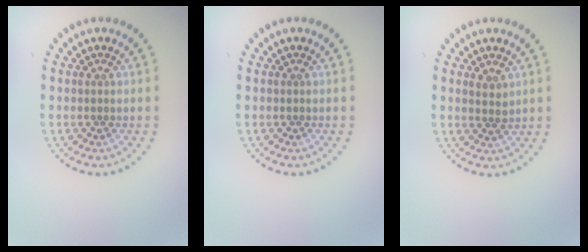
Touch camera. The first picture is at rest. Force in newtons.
{"total": 0.0}
{"total": 1.4, "press": 1.2, "slide": 0.7}